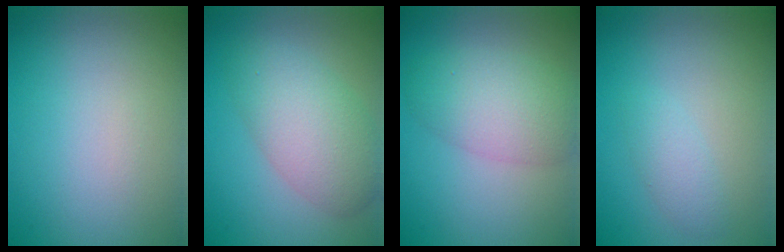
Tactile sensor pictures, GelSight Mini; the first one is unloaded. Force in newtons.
{"total": 6.0, "press": 6.0, "slide": 0.1}
{"total": 6.4, "press": 6.4, "slide": 0.1}
{"total": 1.5, "press": 1.5, "slide": 0.0}